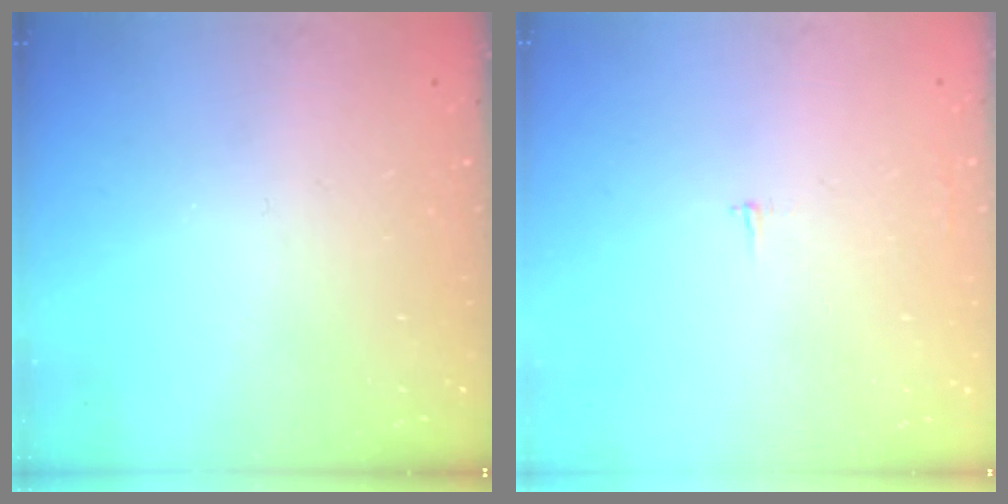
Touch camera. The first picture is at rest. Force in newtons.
{"total": 1.8, "press": 1.8, "slide": 0.1}